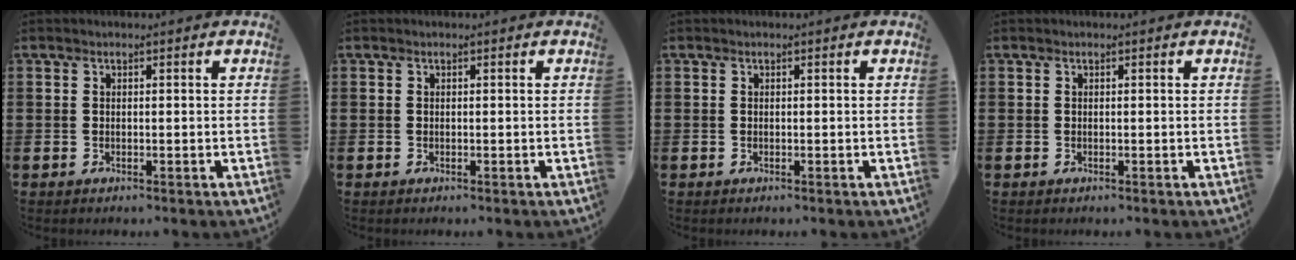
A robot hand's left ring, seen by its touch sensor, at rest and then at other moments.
{"total": 0.0}
{"total": 0.0}
{"total": 0.0}